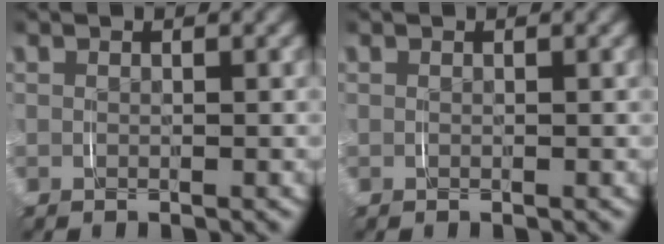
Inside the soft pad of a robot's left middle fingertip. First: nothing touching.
{"total": 0.0}